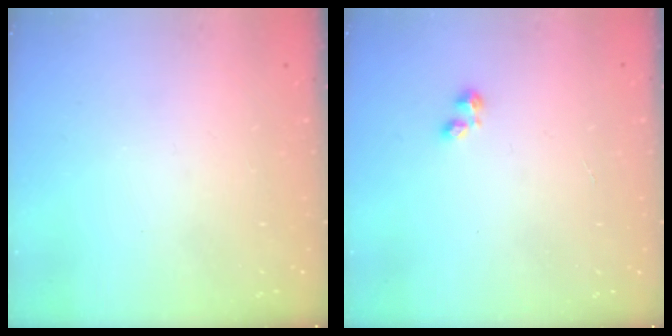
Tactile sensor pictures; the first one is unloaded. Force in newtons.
{"total": 1.7, "press": 1.7, "slide": 0.5}